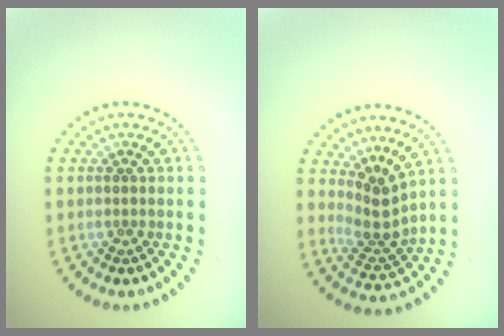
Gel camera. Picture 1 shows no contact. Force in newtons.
{"total": 3.0, "press": 2.0, "slide": 2.3}